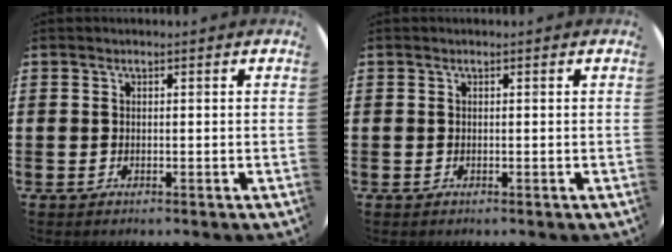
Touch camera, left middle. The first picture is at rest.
{"total": 0.0}